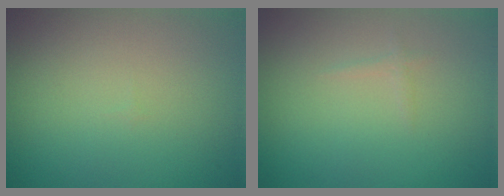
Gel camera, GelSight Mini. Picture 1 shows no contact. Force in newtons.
{"total": 0.5, "press": 0.5, "slide": 0.0}